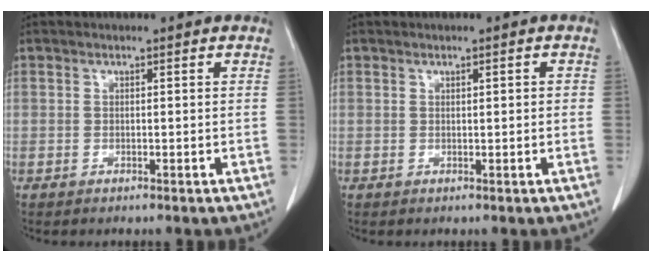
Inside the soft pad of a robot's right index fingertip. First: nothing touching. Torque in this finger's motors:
{"motor_torque": [-0.17, 0.06, -0.03, -0.01]}